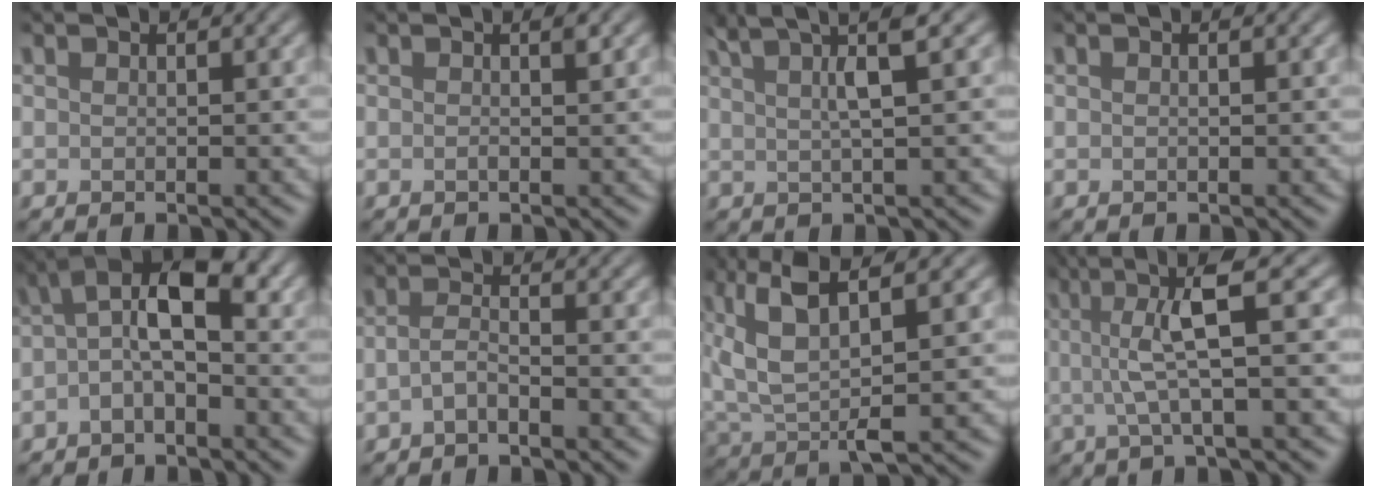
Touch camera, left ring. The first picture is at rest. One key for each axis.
{"total": 0.8, "fx": 0.1, "fy": 0.0, "fz": 0.8, "tx": -0.013, "ty": -0.001, "tz": -0.001}
{"total": 4.9, "fx": 3.0, "fy": 0.6, "fz": 3.9, "tx": -0.062, "ty": 0.016, "tz": 0.049}
{"total": 0.0}
{"total": 4.9, "fx": -0.3, "fy": 2.0, "fz": 4.4, "tx": -0.073, "ty": 0.019, "tz": -0.019}
{"total": 1.6, "fx": -0.9, "fy": 0.4, "fz": 1.2, "tx": -0.027, "ty": 0.001, "tz": -0.022}
{"total": 7.9, "fx": 2.7, "fy": 3.0, "fz": 6.9, "tx": -0.147, "ty": 0.007, "tz": 0.050}
{"total": 6.3, "fx": 1.2, "fy": 1.1, "fz": 6.1, "tx": -0.111, "ty": 0.012, "tz": 0.016}